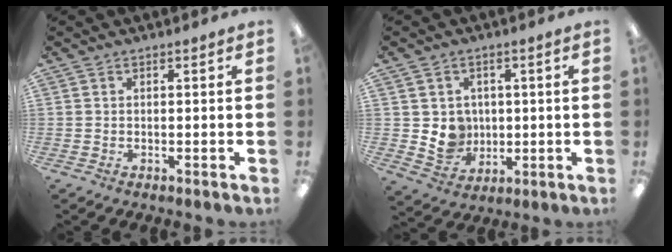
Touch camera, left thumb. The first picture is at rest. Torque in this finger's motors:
{"motor_torque": [-0.43, 0.42, 0.08, -0.12, 0.01]}